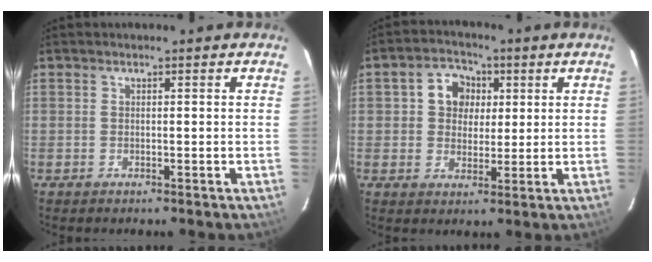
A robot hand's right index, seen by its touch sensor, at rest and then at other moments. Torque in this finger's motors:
{"motor_torque": [0.10, 0.06, 0.13, 0.05]}